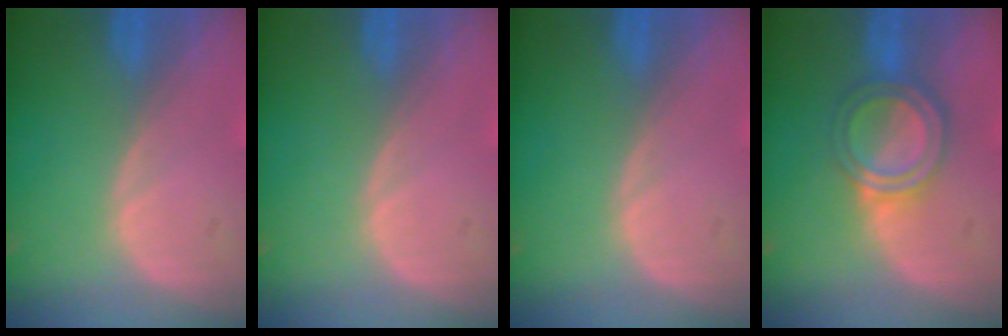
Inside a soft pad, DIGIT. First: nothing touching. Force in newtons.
{"total": 0.0}
{"total": 0.0}
{"total": 6.0, "press": 5.4, "slide": 2.7}